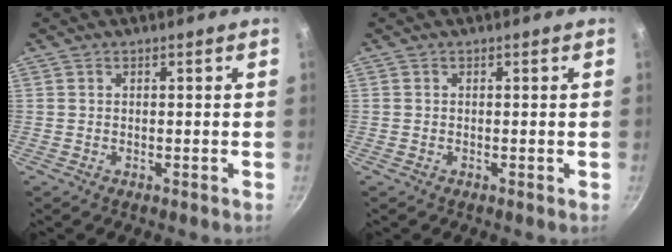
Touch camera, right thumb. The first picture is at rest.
{"total": 0.0}